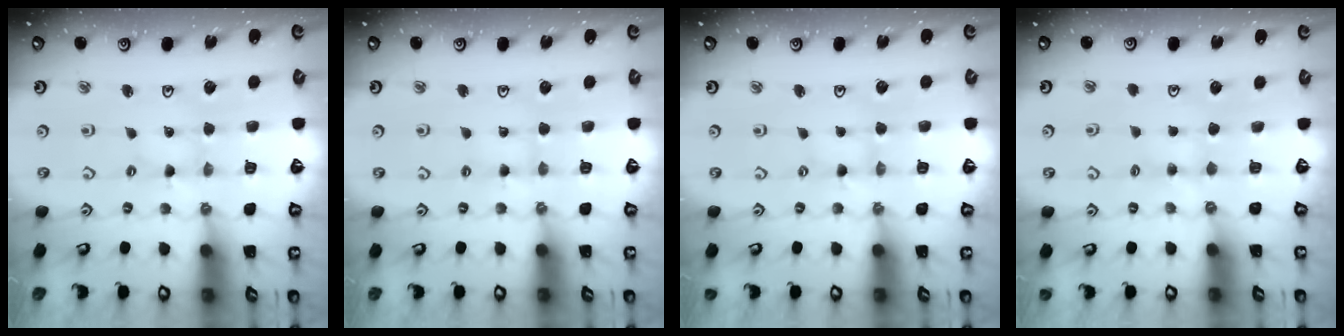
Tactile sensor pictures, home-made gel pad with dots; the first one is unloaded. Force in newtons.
{"total": 2.6, "press": 2.6, "slide": 0.3}
{"total": 1.1, "press": 1.0, "slide": 0.1}
{"total": 3.6, "press": 3.6, "slide": 0.6}